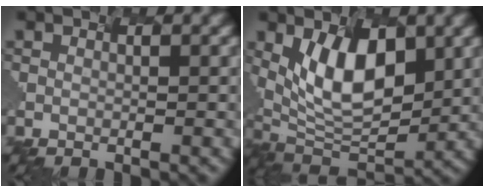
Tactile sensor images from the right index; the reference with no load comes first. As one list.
[{"total": 7.4, "force": [1.2, 3.8, 6.3], "torque": [-0.124, -0.007, 0.032]}]